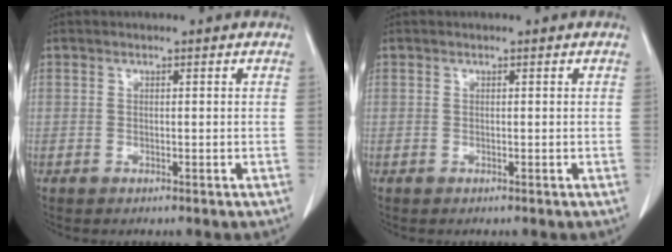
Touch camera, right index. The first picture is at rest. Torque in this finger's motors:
{"motor_torque": [0.00, 0.00, 0.00, 0.00]}